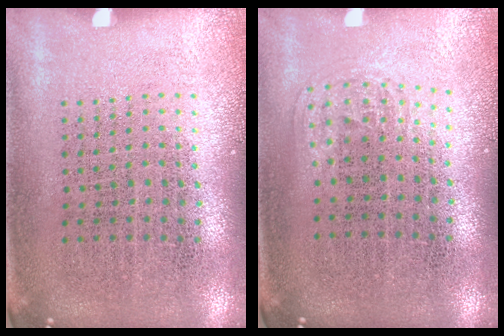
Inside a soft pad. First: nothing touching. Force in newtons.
{"total": 1.0, "press": 0.6, "slide": 0.8}